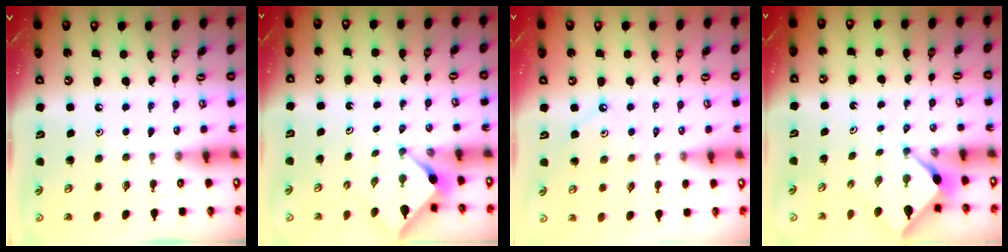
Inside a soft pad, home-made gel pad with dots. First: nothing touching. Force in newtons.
{"total": 3.0, "press": 3.0, "slide": 0.3}
{"total": 2.4, "press": 2.4, "slide": 0.4}
{"total": 2.1, "press": 2.1, "slide": 0.3}